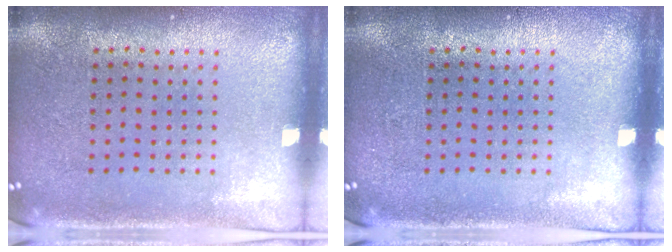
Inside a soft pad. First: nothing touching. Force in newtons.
{"total": 0.0}